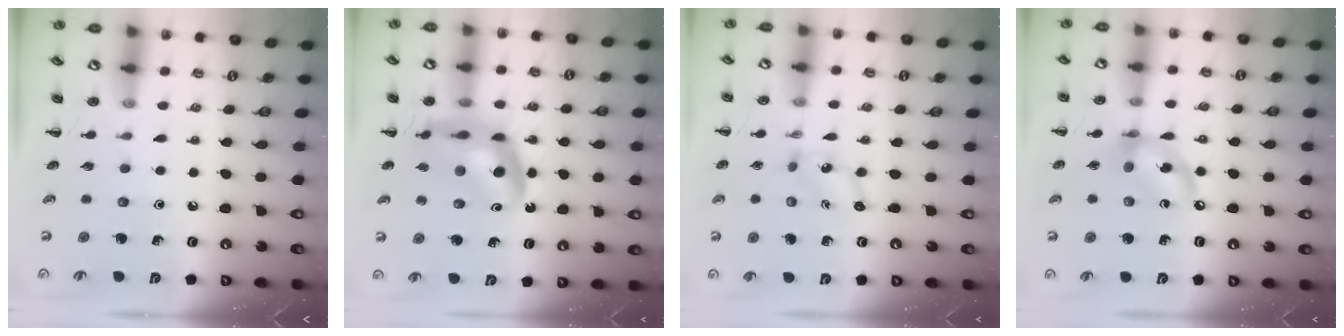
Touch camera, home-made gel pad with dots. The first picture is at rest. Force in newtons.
{"total": 13.2, "press": 12.7, "slide": 3.6}
{"total": 1.7, "press": 1.6, "slide": 0.6}
{"total": 10.9, "press": 10.6, "slide": 2.1}